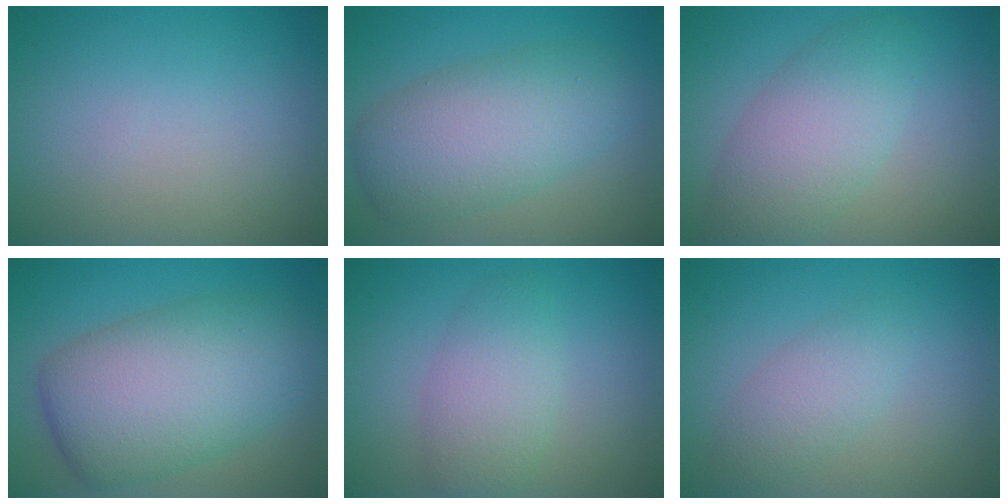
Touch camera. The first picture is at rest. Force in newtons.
{"total": 7.4, "press": 7.4, "slide": 0.3}
{"total": 5.2, "press": 5.2, "slide": 0.5}
{"total": 10.3, "press": 10.3, "slide": 0.2}
{"total": 3.8, "press": 3.8, "slide": 0.1}
{"total": 2.7, "press": 2.7, "slide": 0.1}